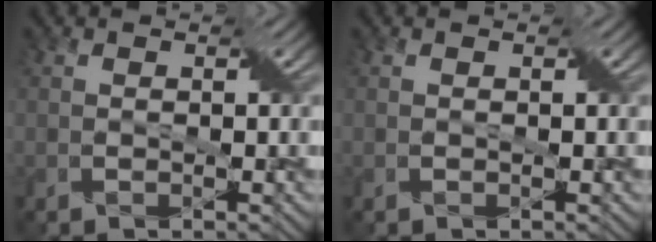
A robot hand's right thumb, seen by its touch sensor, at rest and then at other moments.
{"total": 0.0}